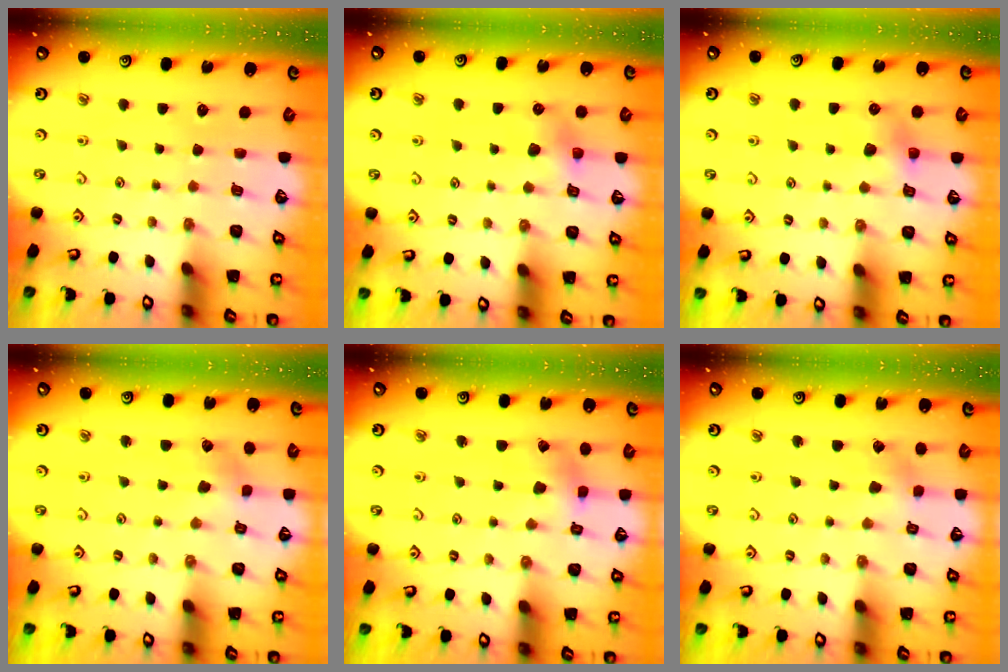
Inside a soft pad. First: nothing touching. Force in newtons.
{"total": 5.7, "press": 5.7, "slide": 0.5}
{"total": 5.7, "press": 5.7, "slide": 0.5}
{"total": 2.4, "press": 2.3, "slide": 0.5}
{"total": 3.1, "press": 3.0, "slide": 0.4}
{"total": 2.1, "press": 2.1, "slide": 0.1}